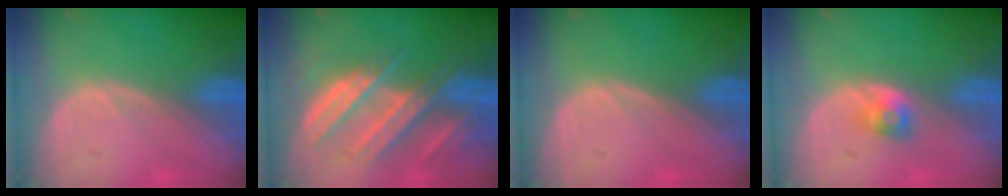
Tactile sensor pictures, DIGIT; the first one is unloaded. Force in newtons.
{"total": 9.6, "press": 8.5, "slide": 4.5}
{"total": 0.0}
{"total": 2.7, "press": 2.4, "slide": 1.2}